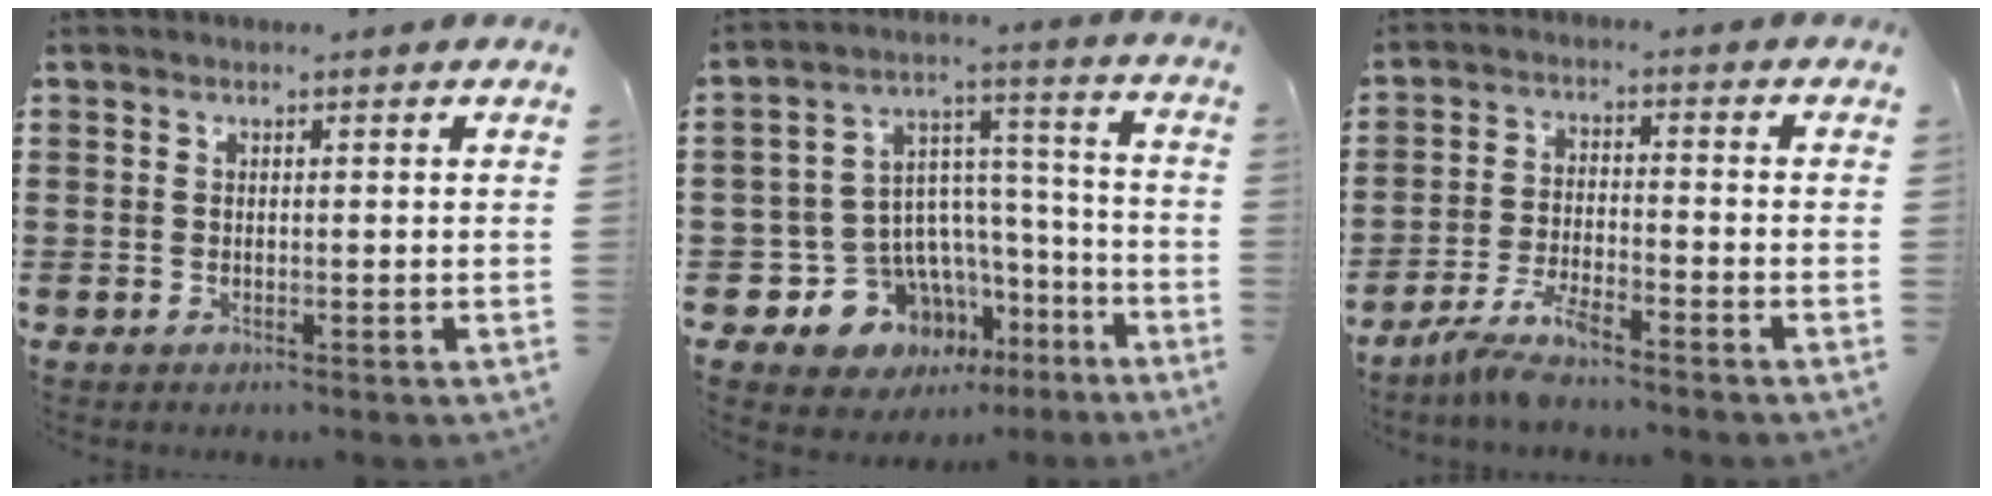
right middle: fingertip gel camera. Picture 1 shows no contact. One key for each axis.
{"total": 10.9, "fx": -6.4, "fy": 8.4, "fz": 2.7, "tx": -0.076, "ty": 0.005, "tz": -0.102}
{"total": 5.2, "fx": -4.4, "fy": 0.6, "fz": 2.8, "tx": -0.074, "ty": -0.010, "tz": -0.088}